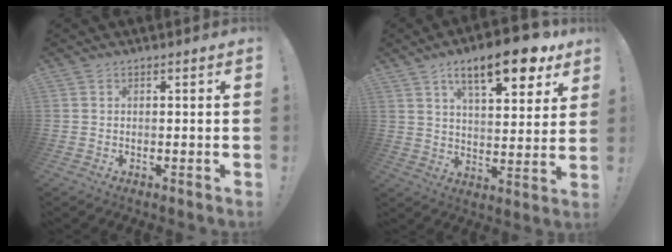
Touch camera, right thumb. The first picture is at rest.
{"total": 16.1, "force": [9.4, 5.0, 12.2], "torque": [-0.183, -0.049, 0.147]}